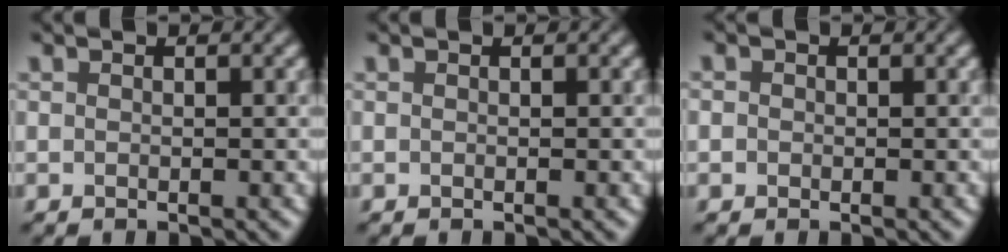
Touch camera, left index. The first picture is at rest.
{"total": 0.0}
{"total": 0.8, "force": [-0.1, 0.8, 0.1], "torque": [0.006, -0.004, -0.006]}